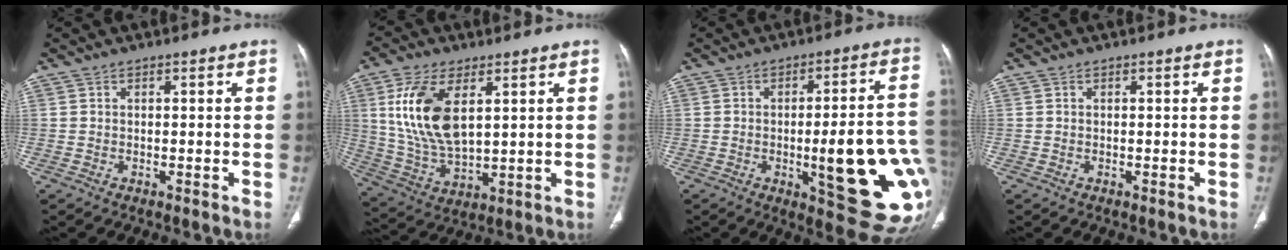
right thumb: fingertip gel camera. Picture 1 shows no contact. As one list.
[{"total": 15.0, "force": [4.5, 7.6, 12.1], "torque": [-0.238, -0.019, 0.096]}, {"total": 21.8, "force": [-3.7, 5.5, 20.8], "torque": [-0.217, 0.006, -0.035]}, {"total": 0.0}]